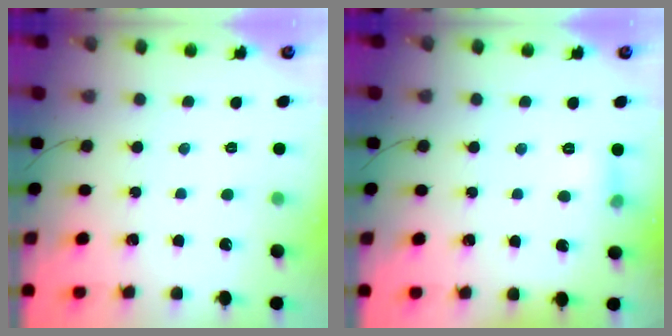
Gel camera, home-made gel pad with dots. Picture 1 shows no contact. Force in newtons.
{"total": 5.1, "press": 4.8, "slide": 1.6}